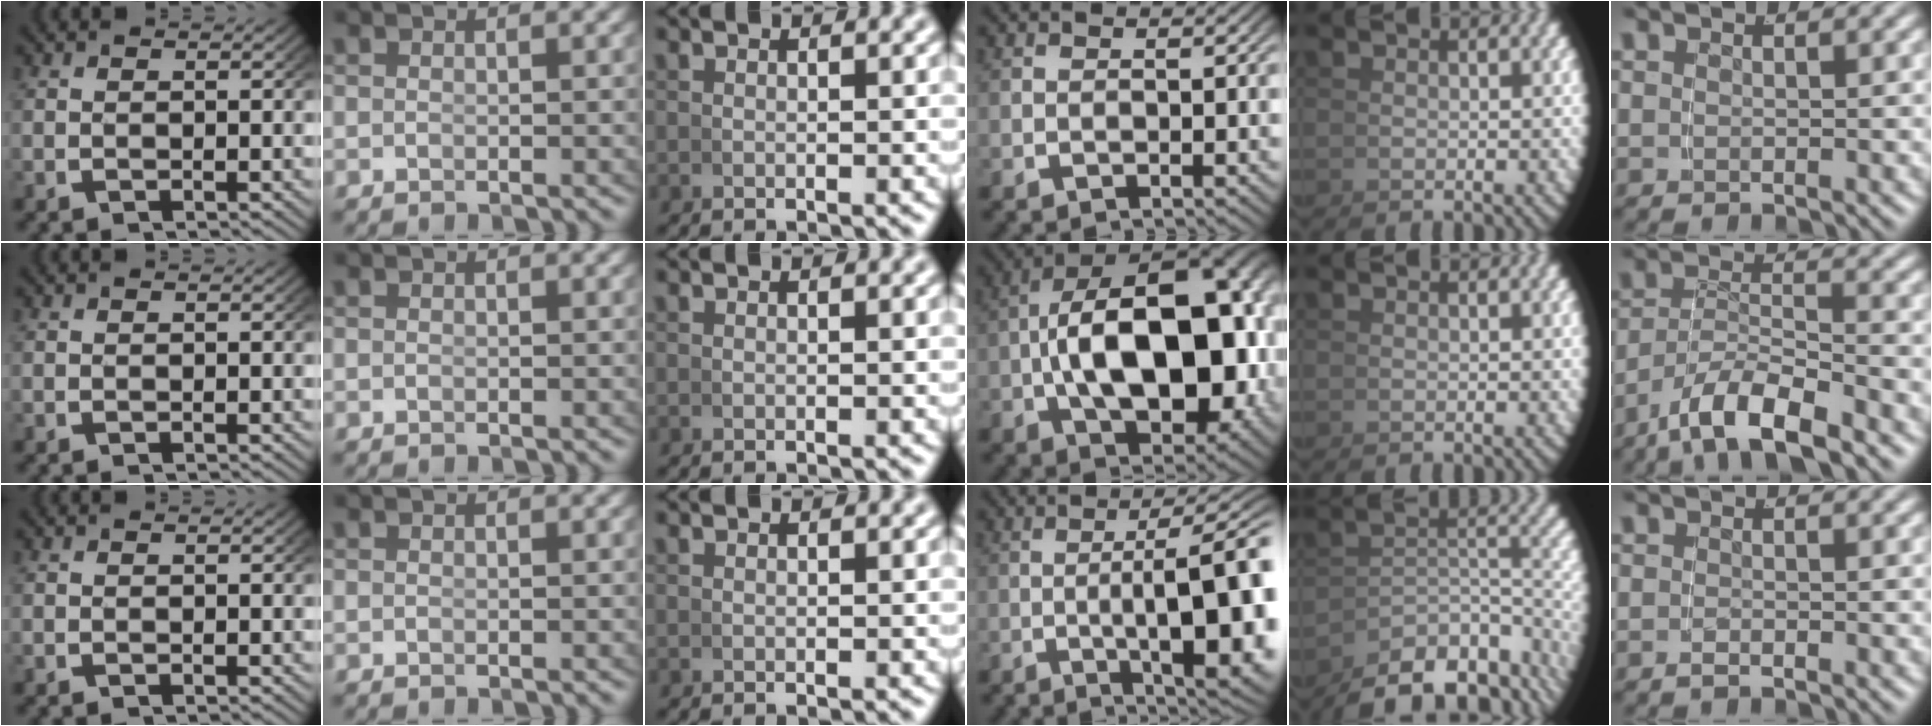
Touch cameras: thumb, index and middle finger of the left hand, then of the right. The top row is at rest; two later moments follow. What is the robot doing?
{"motion": "grasp_and_lifting", "object": "whiteboard"}